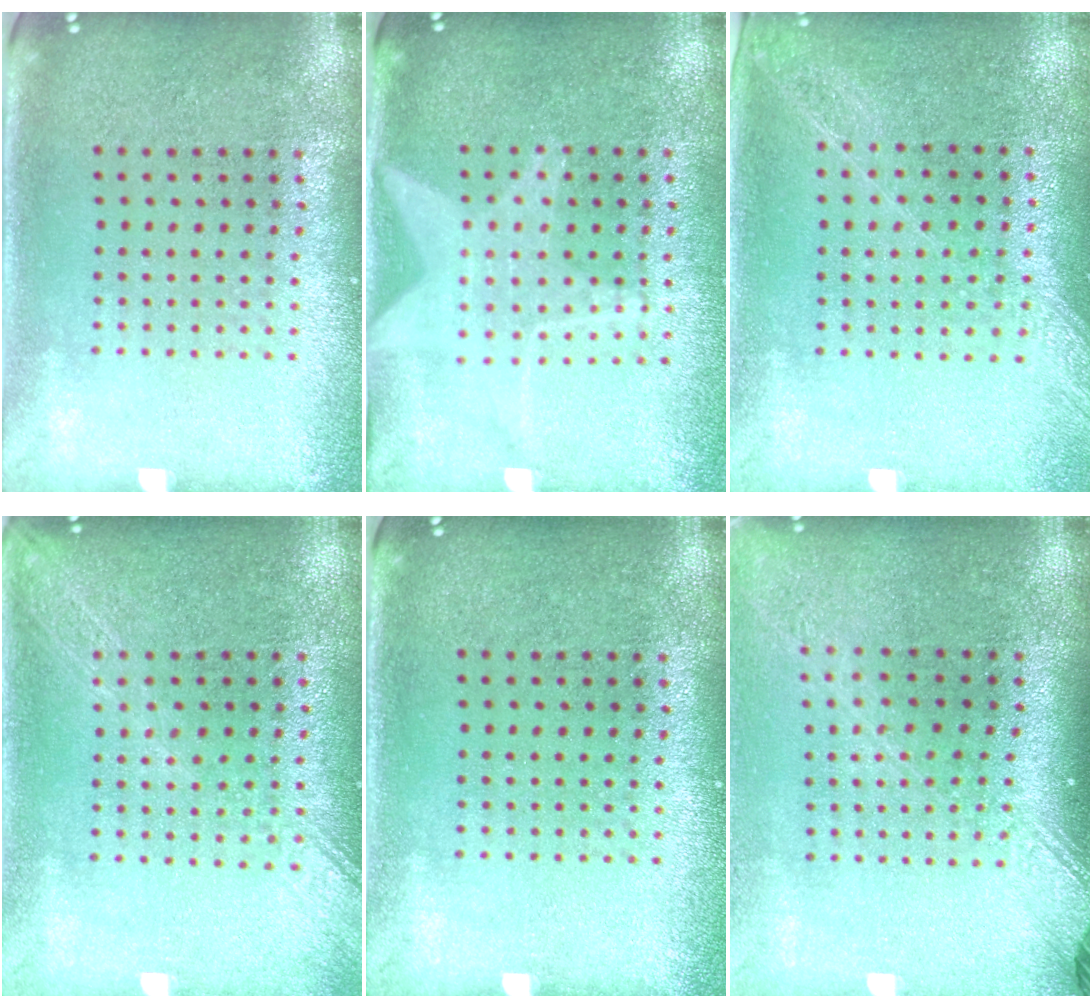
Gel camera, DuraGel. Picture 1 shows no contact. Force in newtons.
{"total": 1.6, "press": 1.5, "slide": 0.6}
{"total": 1.3, "press": 1.2, "slide": 0.3}
{"total": 1.6, "press": 1.6, "slide": 0.4}
{"total": 0.0}
{"total": 2.1, "press": 1.6, "slide": 1.4}